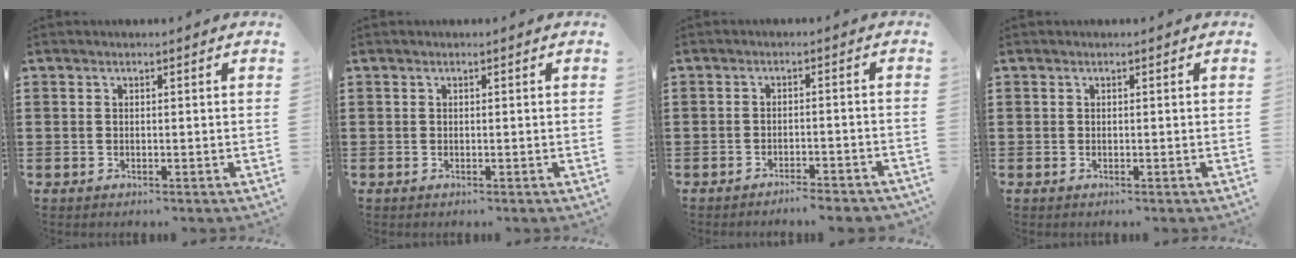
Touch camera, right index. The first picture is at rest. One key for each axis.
{"total": 0.0}
{"total": 2.4, "fx": -2.4, "fy": -0.1, "fz": 0.5, "tx": -0.013, "ty": -0.001, "tz": -0.051}
{"total": 0.0}